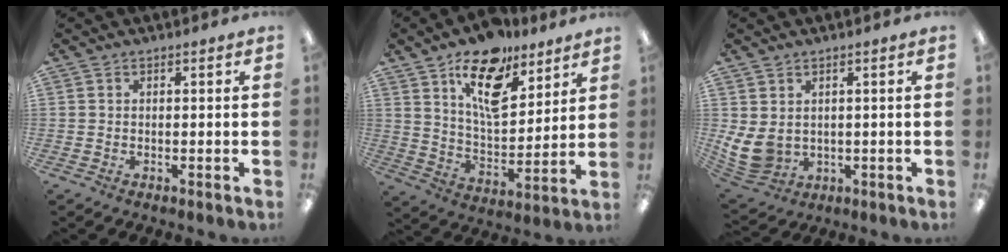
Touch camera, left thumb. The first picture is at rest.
{"total": 16.8, "force": [11.0, 7.8, 10.1], "torque": [-0.157, -0.052, 0.188]}
{"total": 7.4, "force": [1.2, 5.4, 4.9], "torque": [-0.121, -0.012, 0.028]}